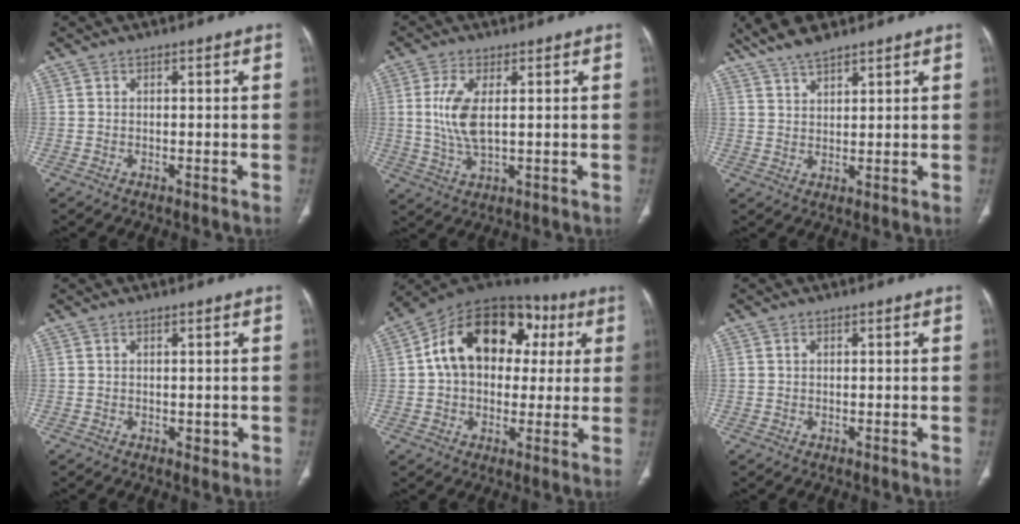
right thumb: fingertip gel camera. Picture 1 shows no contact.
{"total": 7.6, "force": [1.1, 3.1, 6.9], "torque": [-0.158, -0.009, 0.027]}
{"total": 7.0, "force": [5.7, 1.9, 3.5], "torque": [-0.064, -0.013, 0.112]}
{"total": 1.3, "force": [0.2, 0.8, 1.0], "torque": [-0.013, -0.003, 0.007]}
{"total": 20.7, "force": [4.3, 14.3, 14.3], "torque": [-0.197, 0.034, 0.058]}
{"total": 0.6, "force": [0.2, 0.5, 0.3], "torque": [-0.003, 0.002, 0.005]}